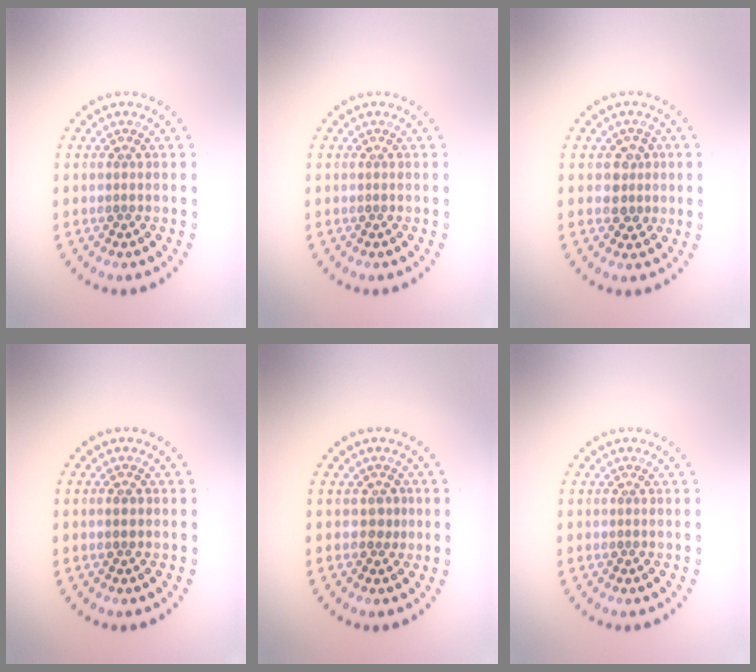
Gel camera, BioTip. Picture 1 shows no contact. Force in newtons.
{"total": 0.0}
{"total": 2.1, "press": 1.9, "slide": 0.9}
{"total": 0.7, "press": 0.7, "slide": 0.1}
{"total": 1.4, "press": 1.2, "slide": 0.6}
{"total": 0.0}